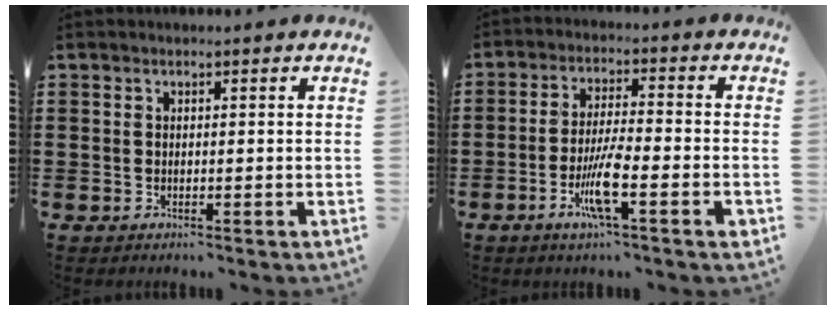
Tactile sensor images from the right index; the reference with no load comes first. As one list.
[{"total": 7.7, "force": [-3.2, 1.1, 6.9], "torque": [-0.137, -0.009, -0.061]}]